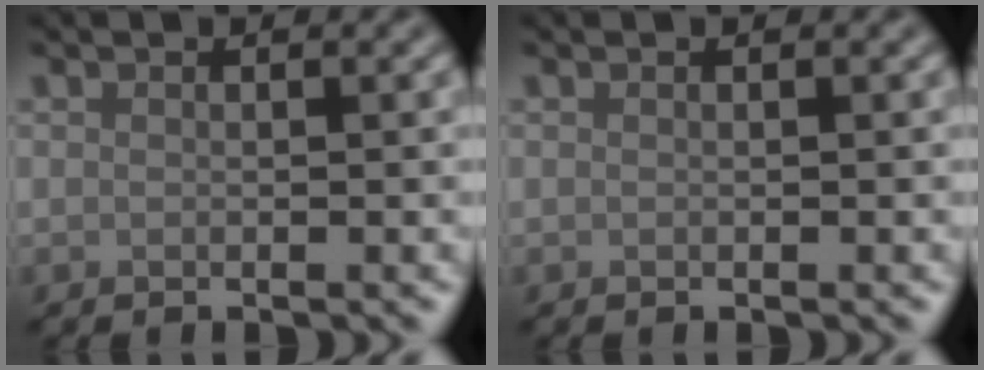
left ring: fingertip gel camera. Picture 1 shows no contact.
{"total": 0.0}